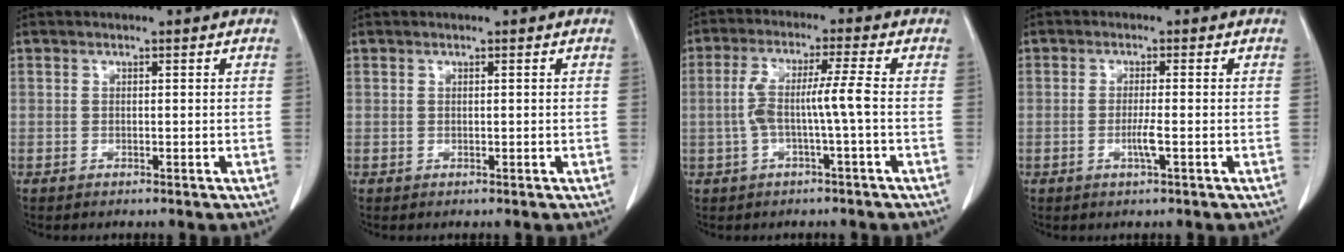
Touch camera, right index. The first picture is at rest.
{"total": 0.0}
{"total": 6.3, "force": [-0.9, -0.3, 6.2], "torque": [-0.129, 0.019, -0.015]}
{"total": 2.4, "force": [-0.8, -0.2, 2.3], "torque": [-0.048, -0.005, -0.016]}